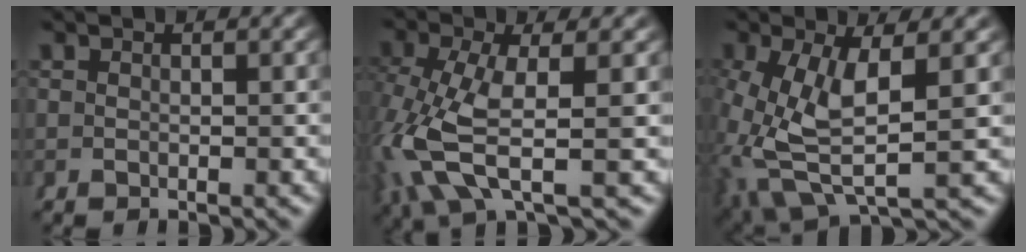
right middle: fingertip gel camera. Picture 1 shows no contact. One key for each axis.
{"total": 6.6, "fx": -0.5, "fy": 3.4, "fz": 5.6, "tx": -0.160, "ty": -0.030, "tz": 0.008}
{"total": 7.3, "fx": 0.0, "fy": 3.9, "fz": 6.1, "tx": -0.154, "ty": -0.031, "tz": 0.020}